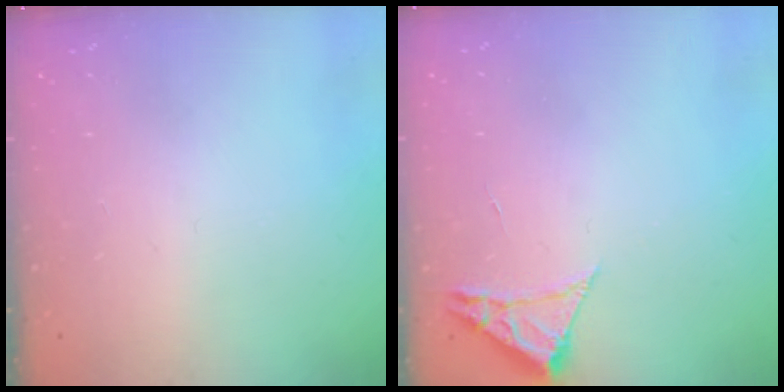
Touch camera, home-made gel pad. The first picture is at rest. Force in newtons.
{"total": 2.3, "press": 2.3, "slide": 0.4}